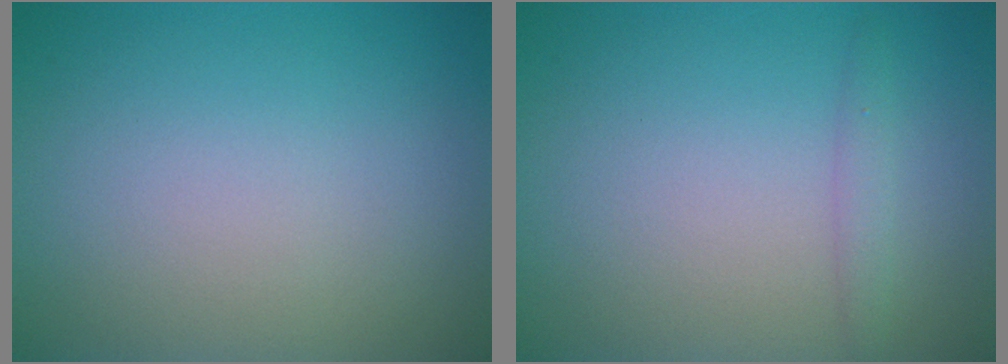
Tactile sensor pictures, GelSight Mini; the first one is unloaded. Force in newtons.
{"total": 1.1, "press": 1.0, "slide": 0.1}